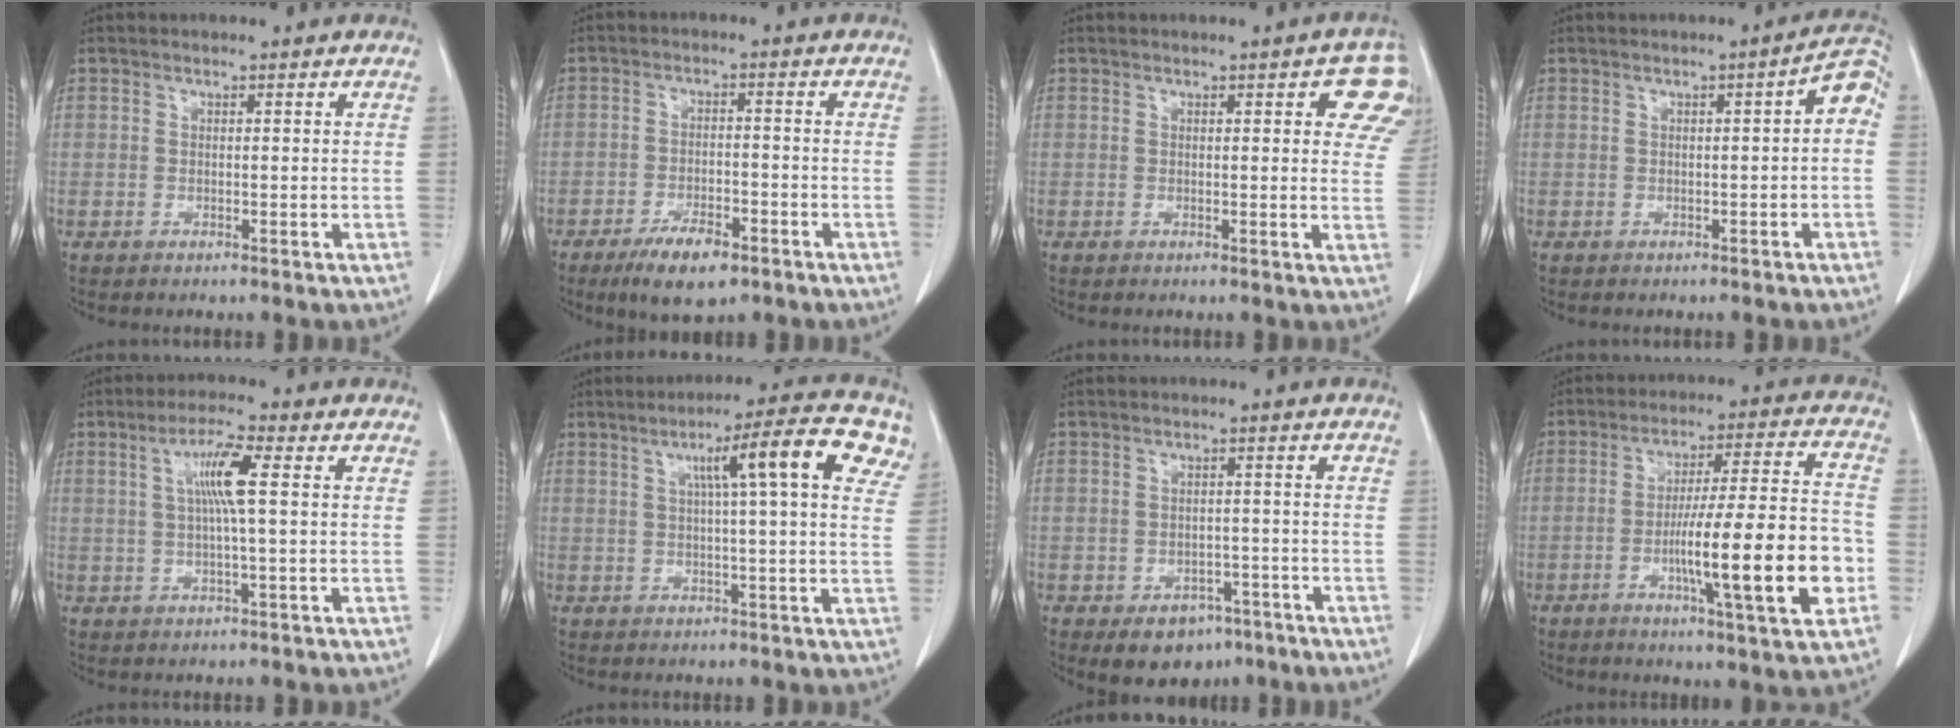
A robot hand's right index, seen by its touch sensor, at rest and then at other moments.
{"total": 7.0, "force": [-4.5, 2.3, 4.8], "torque": [-0.087, -0.007, -0.072]}
{"total": 7.5, "force": [3.9, 2.2, 6.0], "torque": [-0.055, -0.008, 0.026]}
{"total": 3.9, "force": [-0.2, 0.7, 3.8], "torque": [-0.043, 0.013, -0.007]}
{"total": 6.3, "force": [1.3, 0.0, 6.2], "torque": [-0.114, 0.006, 0.022]}
{"total": 12.2, "force": [4.8, 0.4, 11.2], "torque": [-0.162, 0.025, 0.057]}
{"total": 5.9, "force": [-3.6, 4.0, 2.4], "torque": [-0.026, 0.006, -0.042]}
{"total": 17.1, "force": [-4.6, 0.7, 16.5], "torque": [-0.252, 0.005, -0.067]}